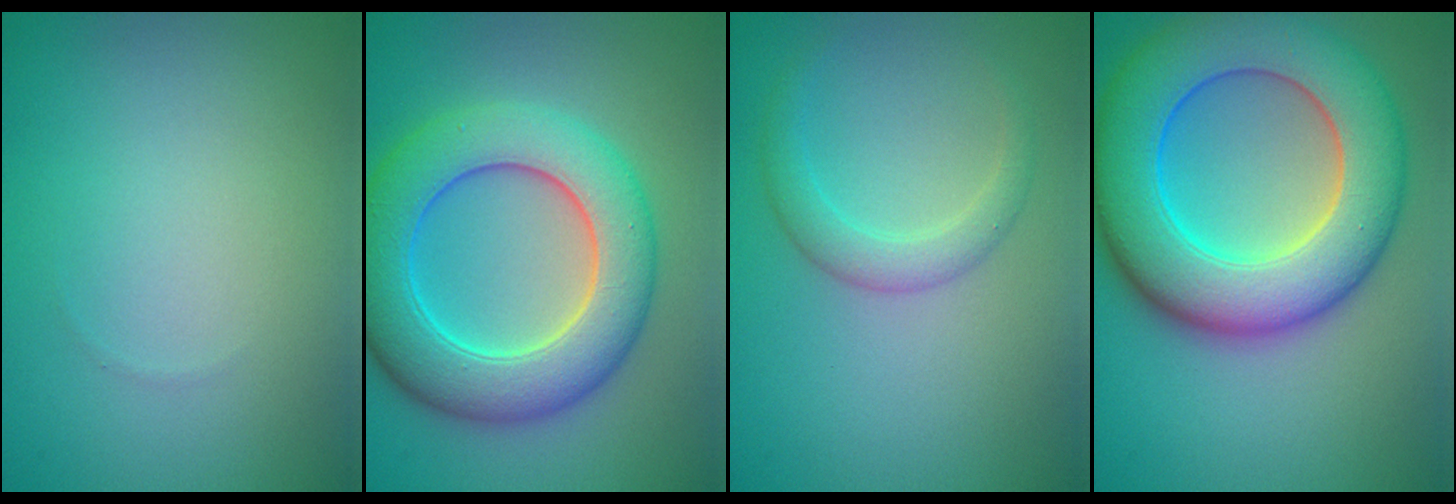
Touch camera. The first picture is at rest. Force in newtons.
{"total": 9.0, "press": 9.0, "slide": 0.4}
{"total": 2.2, "press": 2.2, "slide": 0.1}
{"total": 11.7, "press": 11.7, "slide": 0.3}